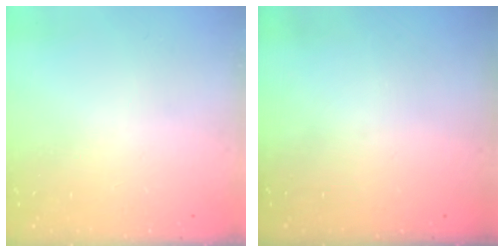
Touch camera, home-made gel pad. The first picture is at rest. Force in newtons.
{"total": 0.0}